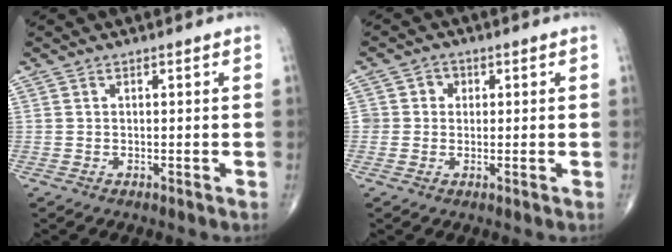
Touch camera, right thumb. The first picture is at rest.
{"total": 2.9, "force": [0.3, 2.8, 0.6], "torque": [0.014, 0.006, 0.000]}